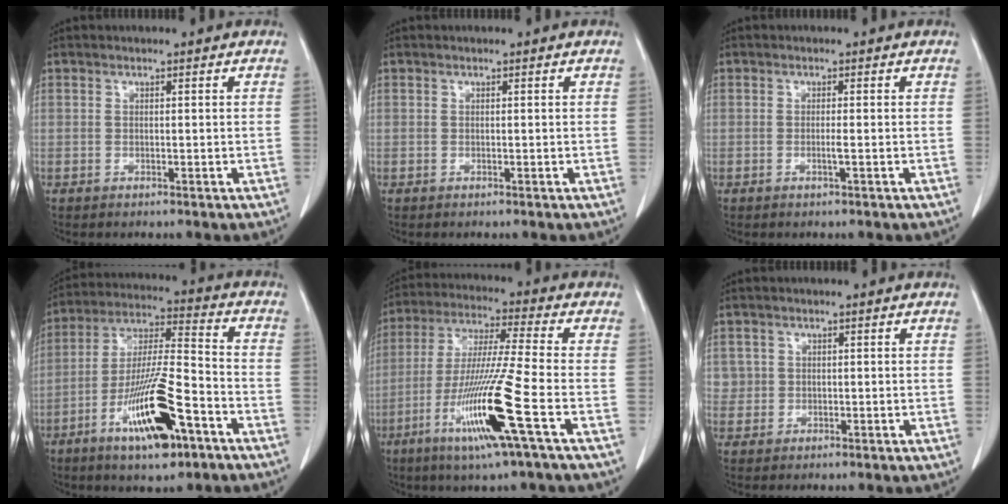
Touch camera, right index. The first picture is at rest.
{"total": 0.0}
{"total": 0.9, "force": [-0.4, -0.2, 0.8], "torque": [-0.016, -0.001, -0.008]}
{"total": 15.6, "force": [-7.8, 3.0, 13.1], "torque": [-0.250, -0.007, -0.132]}
{"total": 15.2, "force": [-6.1, -1.4, 13.8], "torque": [-0.282, -0.027, -0.117]}
{"total": 1.7, "force": [0.3, 1.7, -0.2], "torque": [0.017, 0.004, 0.000]}